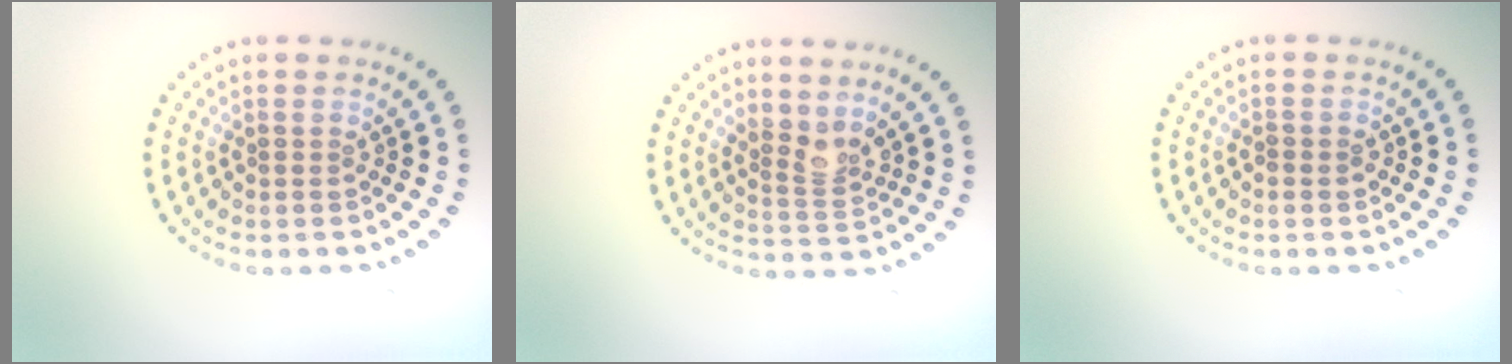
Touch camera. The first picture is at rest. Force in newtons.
{"total": 2.2, "press": 1.6, "slide": 1.4}
{"total": 0.8, "press": 0.8, "slide": 0.2}